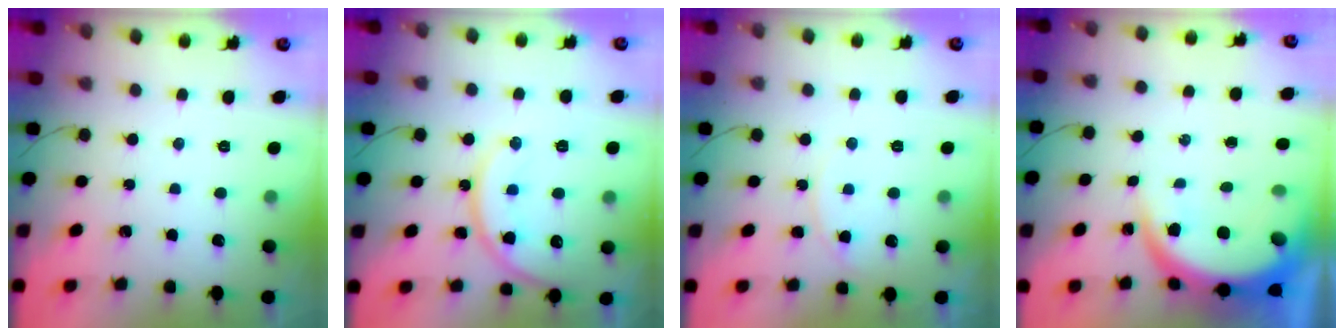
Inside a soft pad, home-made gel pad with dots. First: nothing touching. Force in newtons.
{"total": 15.2, "press": 15.1, "slide": 1.5}
{"total": 7.1, "press": 7.1, "slide": 0.9}
{"total": 9.0, "press": 8.9, "slide": 1.3}